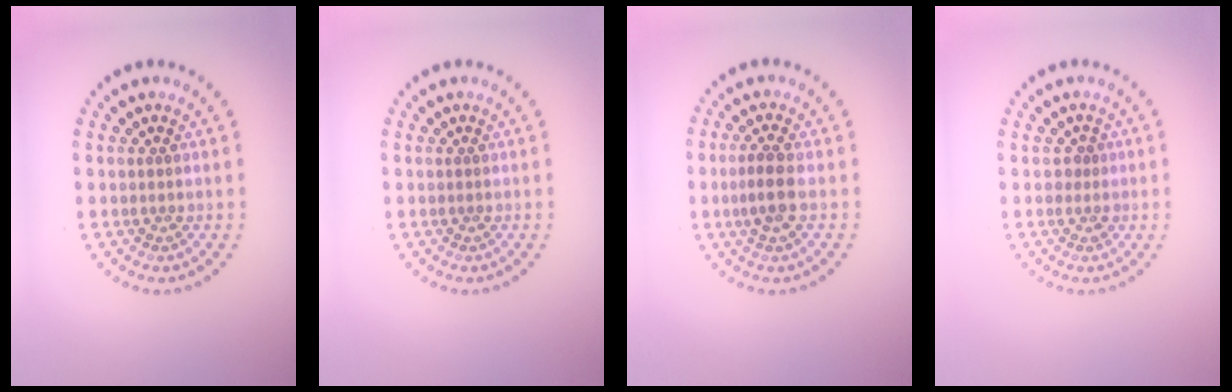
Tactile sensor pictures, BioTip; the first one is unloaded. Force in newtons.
{"total": 0.0}
{"total": 2.2, "press": 2.1, "slide": 0.7}
{"total": 1.1, "press": 0.8, "slide": 0.7}